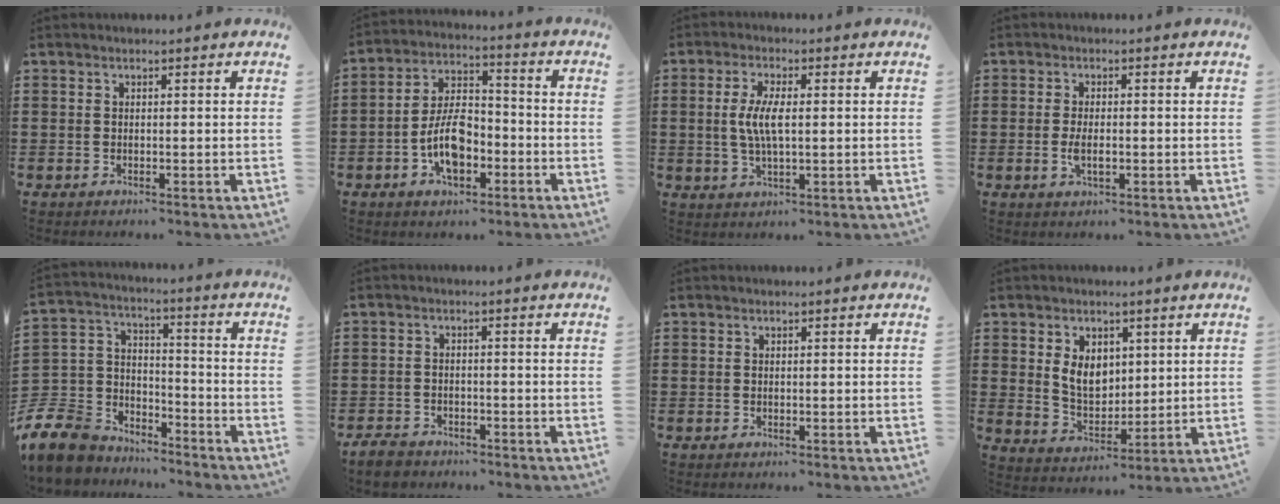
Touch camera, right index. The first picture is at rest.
{"total": 8.7, "force": [-3.2, 4.6, 6.6], "torque": [-0.128, 0.007, -0.063]}
{"total": 5.3, "force": [0.3, 1.9, 5.0], "torque": [-0.110, 0.002, -0.002]}
{"total": 3.2, "force": [-0.5, 1.2, 2.9], "torque": [-0.060, -0.003, -0.012]}
{"total": 8.9, "force": [-7.4, 4.7, 1.7], "torque": [-0.084, 0.002, -0.150]}
{"total": 2.9, "force": [-2.7, 0.8, 0.7], "torque": [-0.023, 0.000, -0.057]}
{"total": 0.0}
{"total": 6.2, "force": [1.9, 4.5, 3.8], "torque": [-0.079, 0.011, 0.033]}